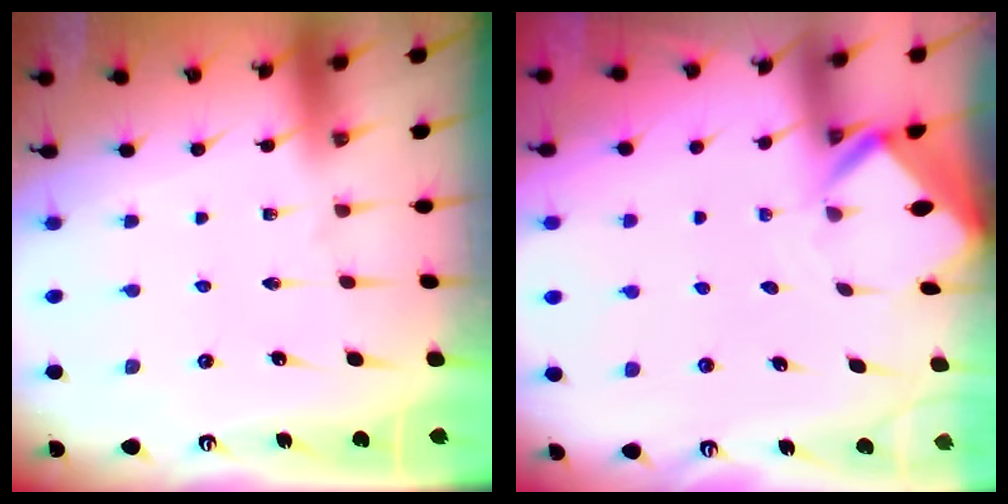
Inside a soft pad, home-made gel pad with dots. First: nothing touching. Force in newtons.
{"total": 2.7, "press": 2.7, "slide": 0.2}